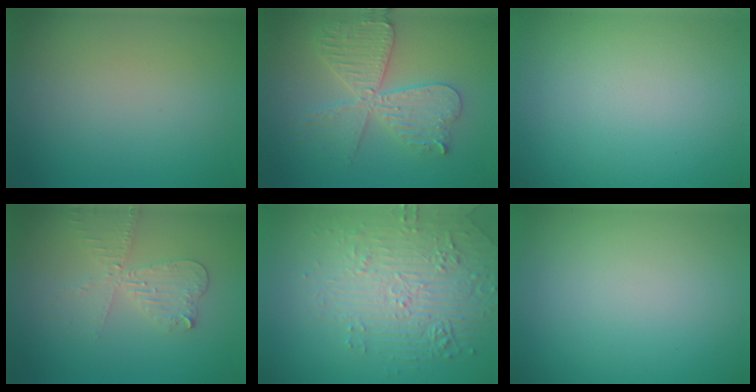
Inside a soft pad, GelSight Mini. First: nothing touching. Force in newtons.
{"total": 5.0, "press": 5.0, "slide": 0.6}
{"total": 0.0}
{"total": 3.5, "press": 3.0, "slide": 1.9}
{"total": 4.4, "press": 4.1, "slide": 1.5}
{"total": 0.0}